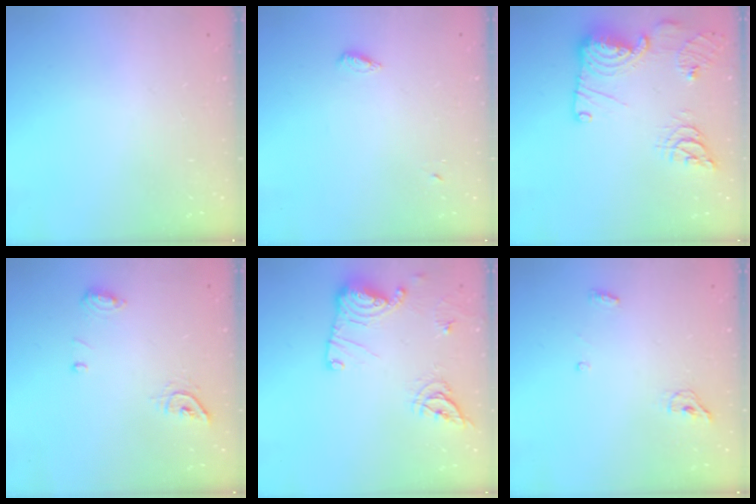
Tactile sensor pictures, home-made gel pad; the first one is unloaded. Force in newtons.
{"total": 3.1, "press": 3.0, "slide": 0.7}
{"total": 18.8, "press": 18.6, "slide": 2.3}
{"total": 7.9, "press": 7.8, "slide": 1.3}
{"total": 14.9, "press": 14.9, "slide": 0.4}
{"total": 4.4, "press": 4.3, "slide": 1.1}